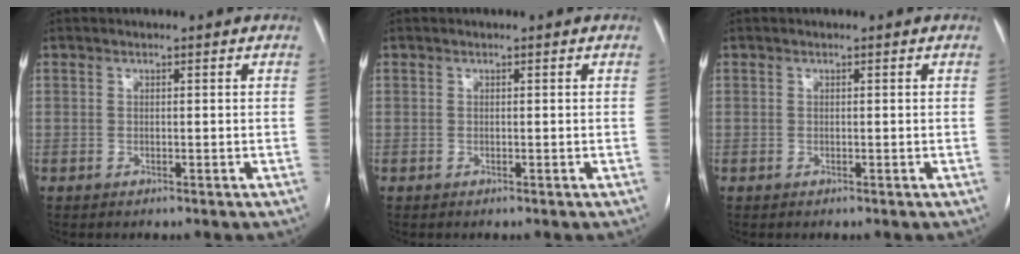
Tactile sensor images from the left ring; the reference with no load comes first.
{"total": 0.0}
{"total": 0.0}